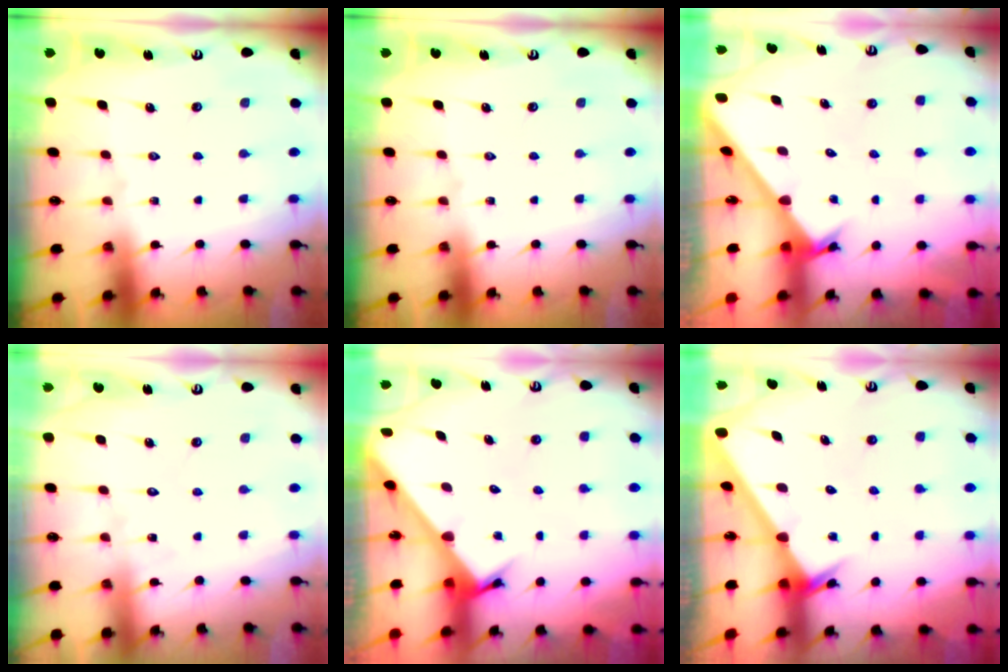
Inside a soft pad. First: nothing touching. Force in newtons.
{"total": 0.0}
{"total": 2.5, "press": 2.5, "slide": 0.2}
{"total": 6.6, "press": 6.6, "slide": 0.6}
{"total": 3.5, "press": 3.5, "slide": 0.2}
{"total": 2.4, "press": 2.4, "slide": 0.1}